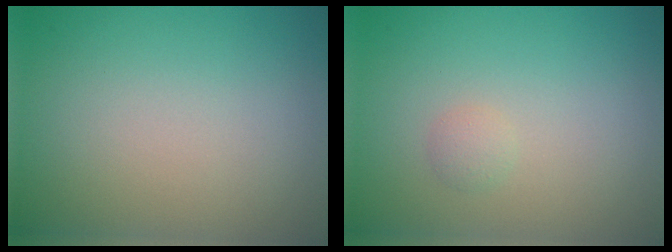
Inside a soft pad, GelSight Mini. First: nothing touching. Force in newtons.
{"total": 0.7, "press": 0.7, "slide": 0.0}